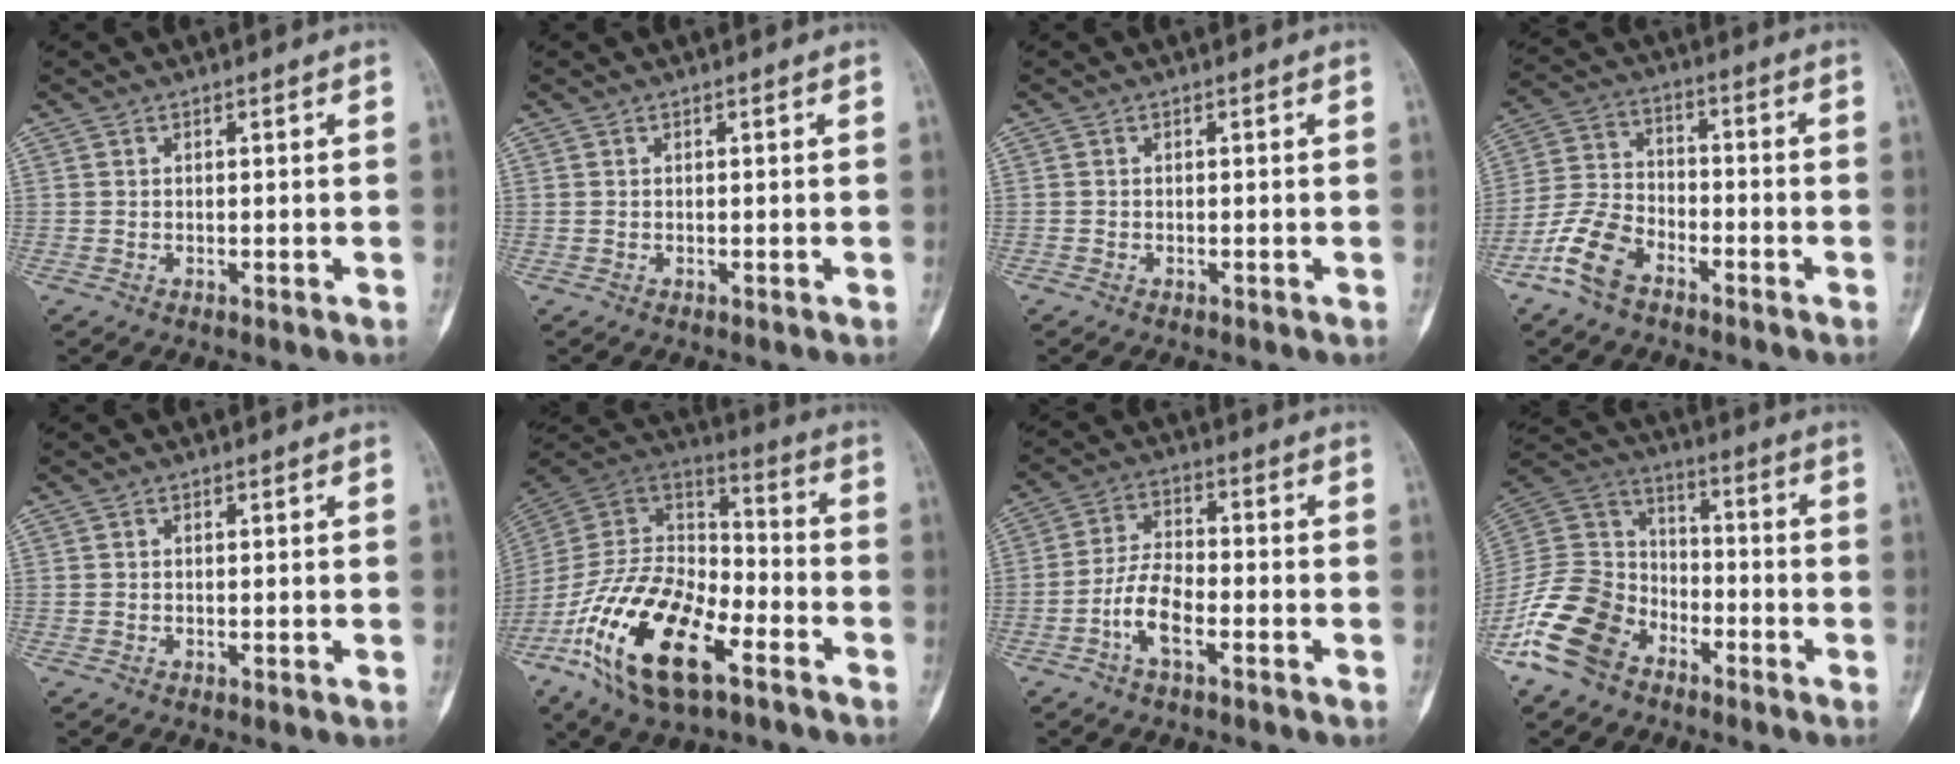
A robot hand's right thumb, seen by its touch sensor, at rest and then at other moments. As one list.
[{"total": 0.0}, {"total": 0.0}, {"total": 10.2, "force": [-6.3, 5.7, 5.6], "torque": [-0.118, 0.033, -0.131]}, {"total": 0.0}, {"total": 24.4, "force": [-12.0, 11.7, 17.7], "torque": [-0.354, 0.056, -0.219]}, {"total": 7.7, "force": [-3.4, 3.3, 6.1], "torque": [-0.120, 0.026, -0.069]}, {"total": 15.7, "force": [-9.2, 10.5, 7.1], "torque": [-0.128, 0.068, -0.184]}]